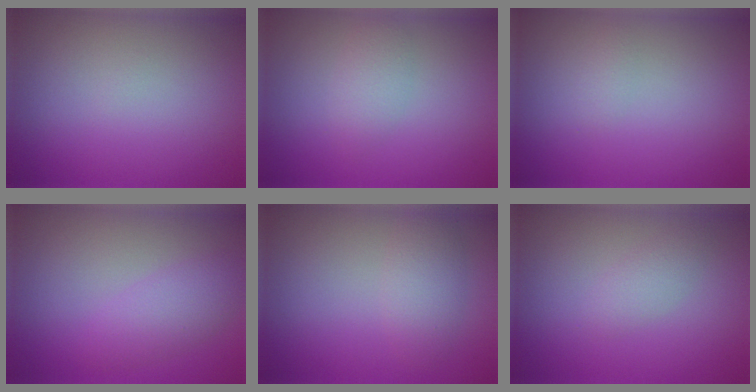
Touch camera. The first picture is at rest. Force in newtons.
{"total": 1.8, "press": 1.8, "slide": 0.0}
{"total": 0.6, "press": 0.6, "slide": 0.0}
{"total": 2.8, "press": 2.8, "slide": 0.1}
{"total": 2.4, "press": 2.4, "slide": 0.1}
{"total": 1.5, "press": 1.5, "slide": 0.1}